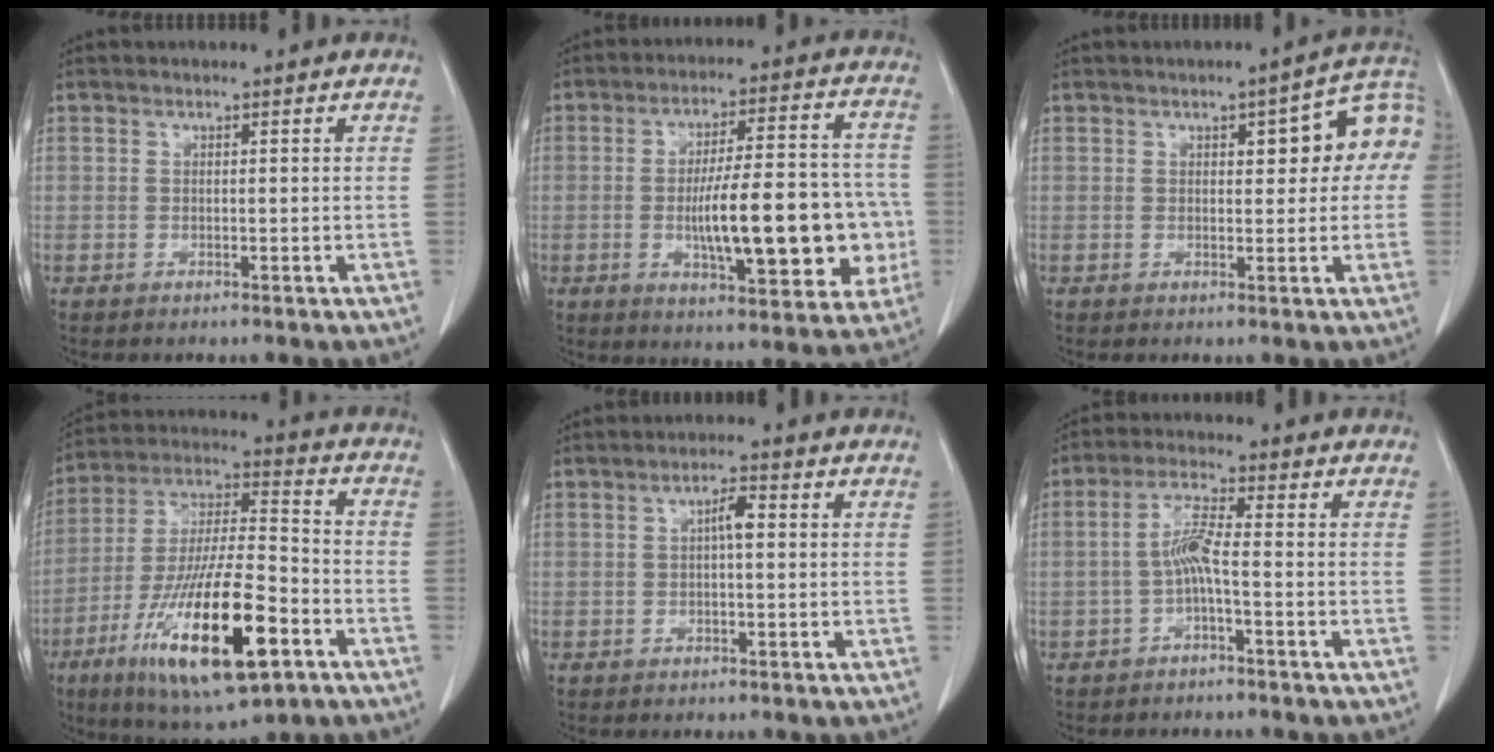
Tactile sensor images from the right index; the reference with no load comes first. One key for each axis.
{"total": 18.0, "fx": -2.8, "fy": 4.8, "fz": 17.2, "tx": -0.251, "ty": 0.021, "tz": -0.032}
{"total": 9.1, "fx": 2.2, "fy": 3.0, "fz": 8.3, "tx": -0.095, "ty": 0.034, "tz": 0.024}
{"total": 21.5, "fx": -9.3, "fy": 4.8, "fz": 18.8, "tx": -0.374, "ty": -0.029, "tz": -0.156}
{"total": 2.6, "fx": 0.3, "fy": 0.5, "fz": 2.5, "tx": -0.044, "ty": 0.005, "tz": 0.004}
{"total": 4.6, "fx": -1.1, "fy": 0.2, "fz": 4.4, "tx": -0.091, "ty": 0.010, "tz": -0.022}